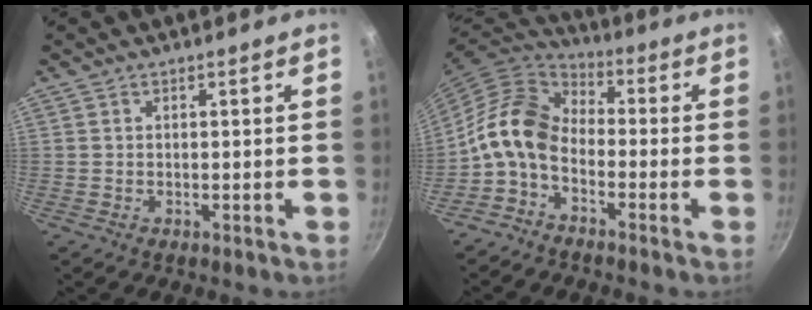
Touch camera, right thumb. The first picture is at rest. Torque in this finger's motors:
{"motor_torque": [1.50, 2.24, 1.12, -1.27, 0.51]}